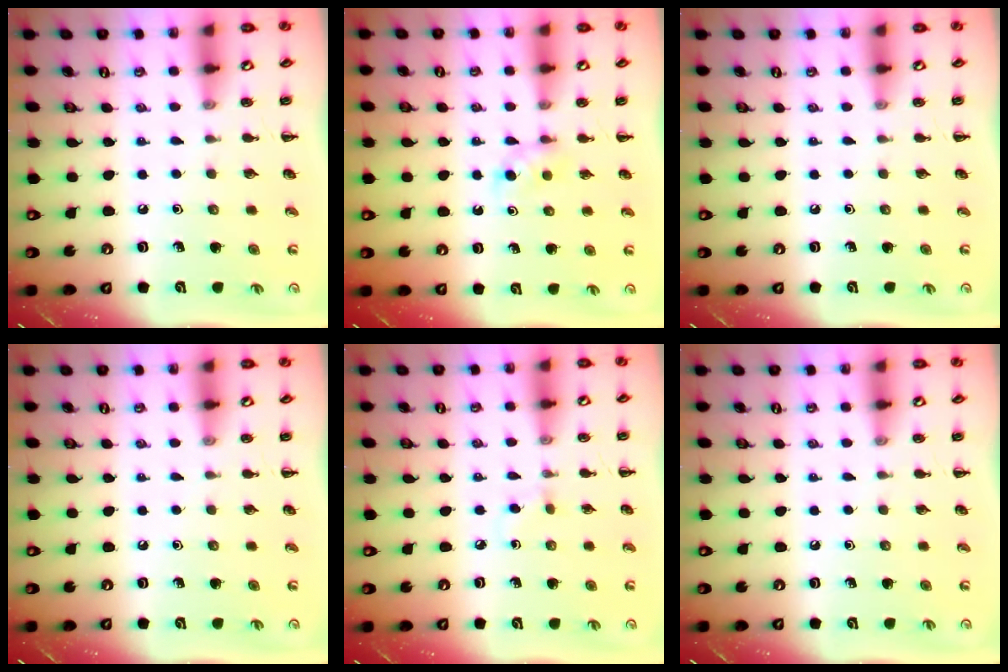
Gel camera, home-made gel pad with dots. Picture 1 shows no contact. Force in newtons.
{"total": 2.9, "press": 2.7, "slide": 1.1}
{"total": 0.0}
{"total": 0.0}
{"total": 2.1, "press": 1.8, "slide": 1.0}
{"total": 0.0}